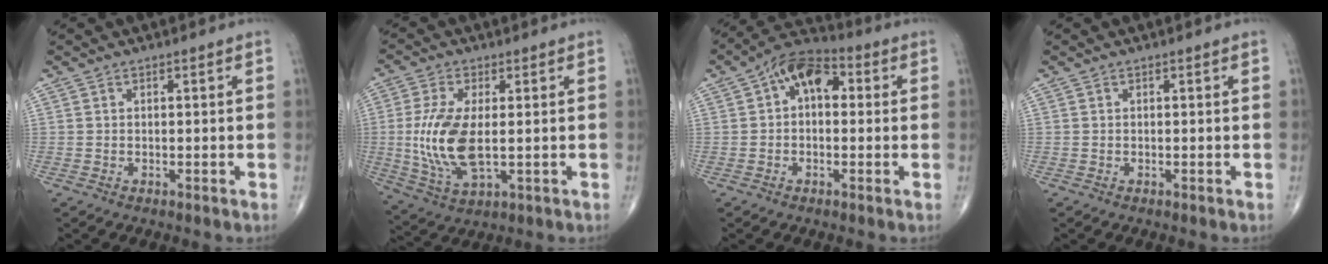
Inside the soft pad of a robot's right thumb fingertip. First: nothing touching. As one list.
[{"total": 12.2, "force": [-0.2, 5.5, 10.9], "torque": [-0.236, -0.013, 0.003]}, {"total": 9.3, "force": [1.8, 5.7, 7.1], "torque": [-0.093, 0.032, 0.017]}, {"total": 0.0}]